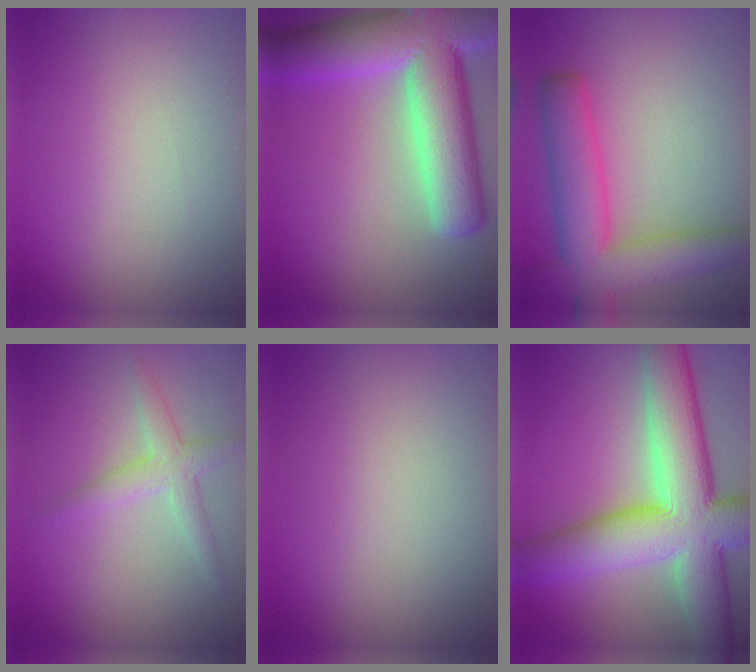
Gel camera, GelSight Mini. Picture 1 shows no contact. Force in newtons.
{"total": 12.6, "press": 12.6, "slide": 1.1}
{"total": 7.6, "press": 7.6, "slide": 0.4}
{"total": 2.5, "press": 2.5, "slide": 0.0}
{"total": 0.0}
{"total": 12.7, "press": 12.7, "slide": 0.7}